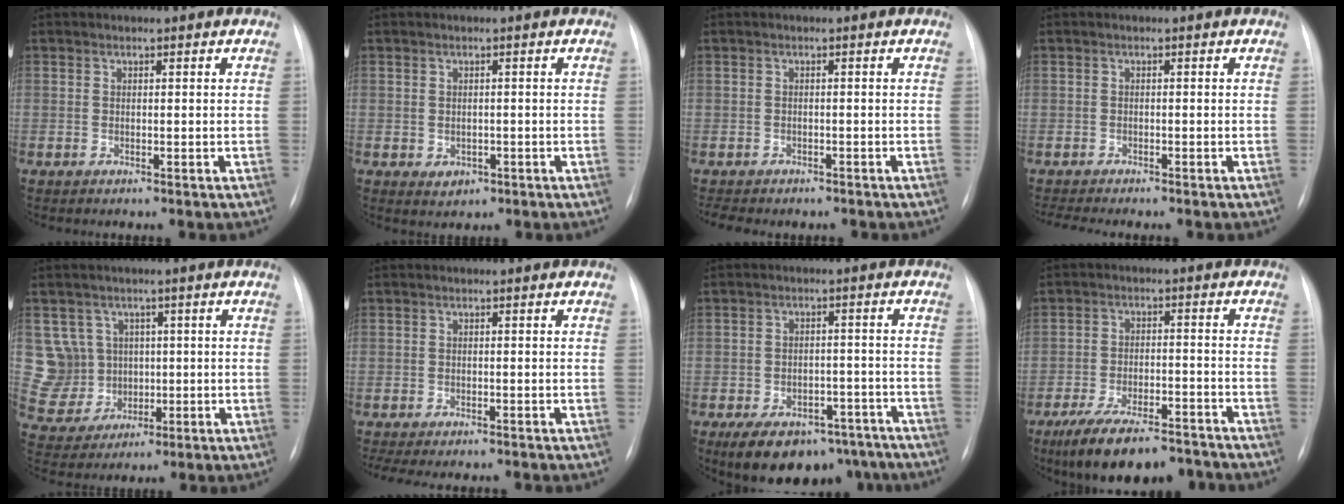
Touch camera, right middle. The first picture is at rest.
{"total": 2.0, "force": [-0.7, 1.6, 0.9], "torque": [-0.011, 0.001, 0.000]}
{"total": 5.4, "force": [-4.5, 2.2, 2.1], "torque": [-0.035, -0.005, -0.055]}
{"total": 3.8, "force": [-3.5, 0.2, 1.5], "torque": [-0.023, -0.006, -0.051]}
{"total": 7.2, "force": [1.4, 7.1, 0.4], "torque": [-0.018, 0.024, 0.040]}
{"total": 8.1, "force": [-7.0, 2.0, 3.5], "torque": [-0.044, -0.004, -0.095]}
{"total": 14.1, "force": [-10.1, 7.5, 6.2], "torque": [-0.092, 0.018, -0.137]}
{"total": 13.0, "force": [-10.4, 3.8, 6.9], "torque": [-0.111, -0.003, -0.164]}